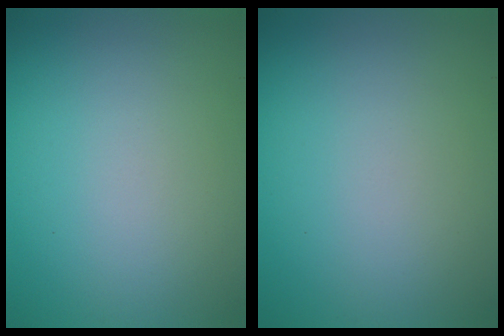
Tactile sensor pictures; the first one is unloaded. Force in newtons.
{"total": 0.0}